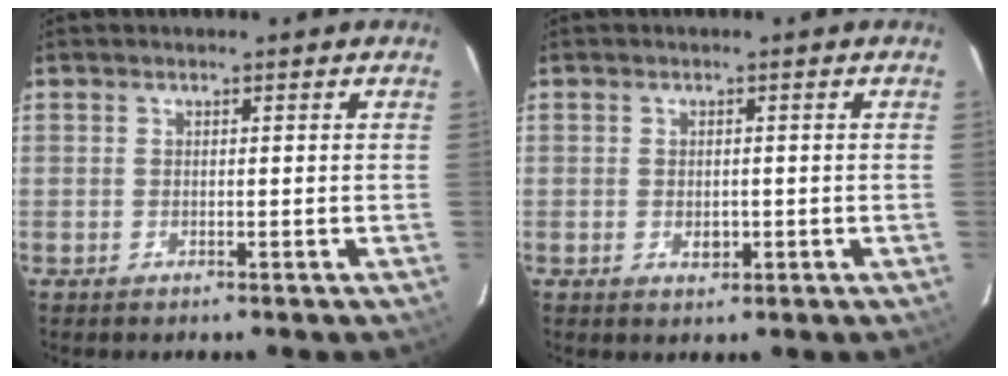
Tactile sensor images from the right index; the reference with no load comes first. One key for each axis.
{"total": 2.1, "fx": -0.4, "fy": 1.6, "fz": 1.3, "tx": -0.019, "ty": -0.001, "tz": -0.004}